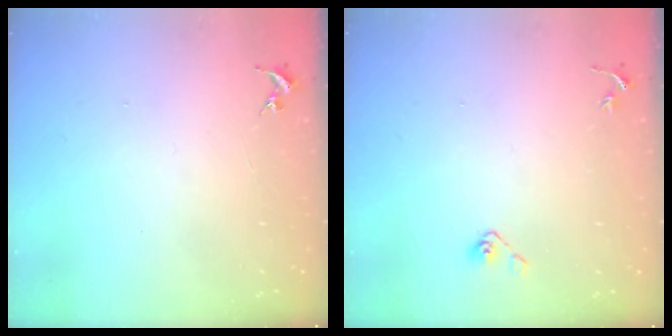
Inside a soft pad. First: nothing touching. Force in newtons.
{"total": 5.0, "press": 4.4, "slide": 2.3}